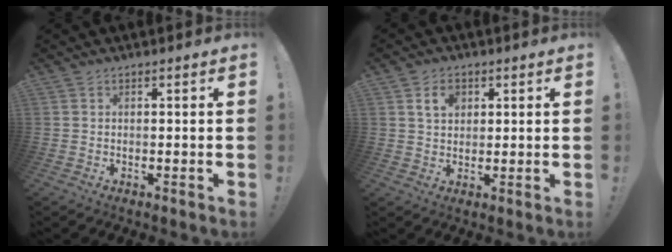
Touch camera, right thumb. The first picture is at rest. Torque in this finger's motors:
{"motor_torque": [0.45, 0.96, 0.33, -0.27, -0.01]}